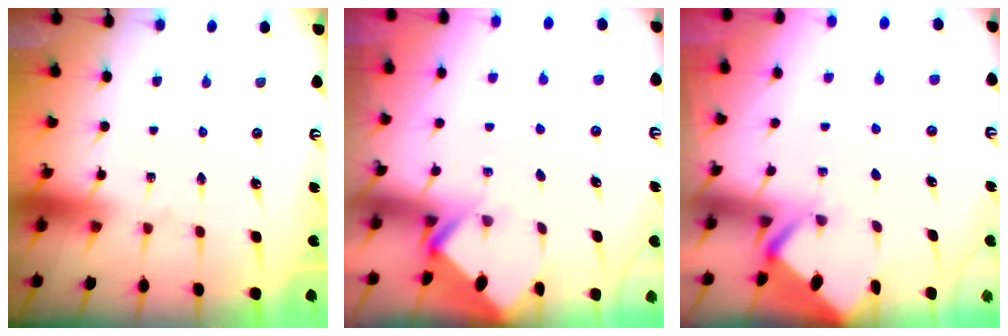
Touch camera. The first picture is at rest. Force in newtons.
{"total": 2.2, "press": 2.2, "slide": 0.1}
{"total": 2.5, "press": 2.5, "slide": 0.1}